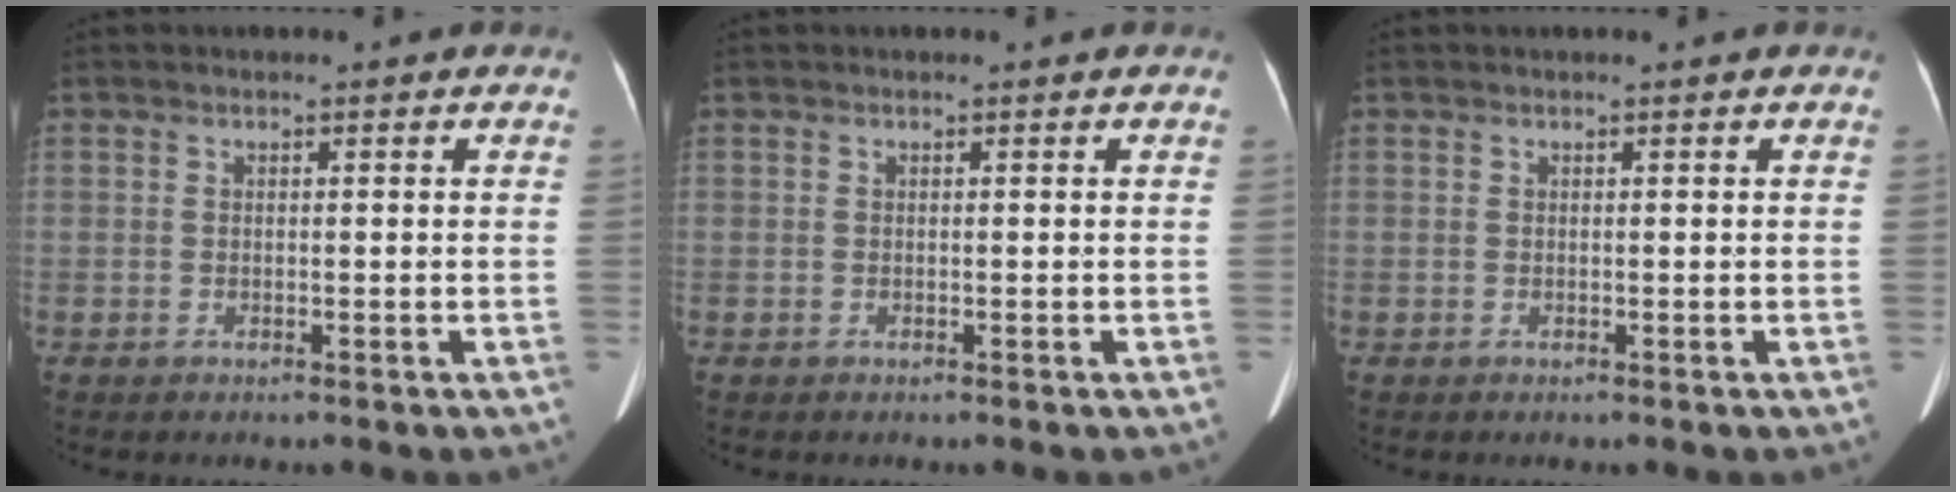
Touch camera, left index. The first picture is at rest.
{"total": 0.0}
{"total": 0.0}